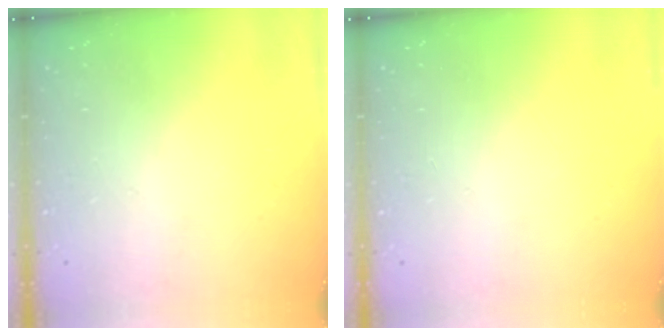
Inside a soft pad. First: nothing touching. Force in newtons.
{"total": 0.0}